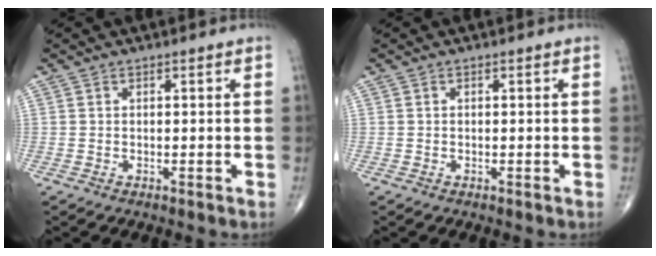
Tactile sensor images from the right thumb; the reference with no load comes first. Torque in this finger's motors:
{"motor_torque": [-0.43, -0.21, -0.26, -0.28, -0.02]}